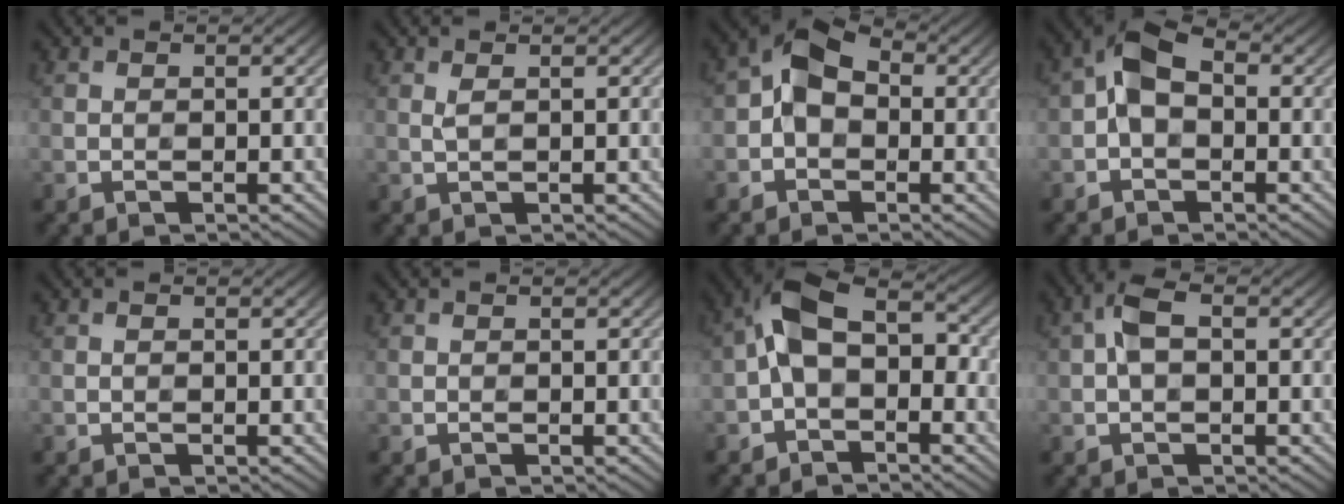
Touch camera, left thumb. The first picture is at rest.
{"total": 1.0, "force": [0.4, 0.2, 0.9], "torque": [-0.024, 0.002, 0.009]}
{"total": 6.0, "force": [-0.3, 4.4, 4.2], "torque": [-0.075, 0.014, -0.019]}
{"total": 5.6, "force": [-0.2, 3.7, 4.2], "torque": [-0.083, 0.013, -0.016]}
{"total": 0.0}
{"total": 0.0}
{"total": 7.0, "force": [-1.3, 4.3, 5.3], "torque": [-0.099, 0.017, -0.035]}
{"total": 4.1, "force": [0.5, 2.3, 3.3], "torque": [-0.074, 0.011, 0.003]}